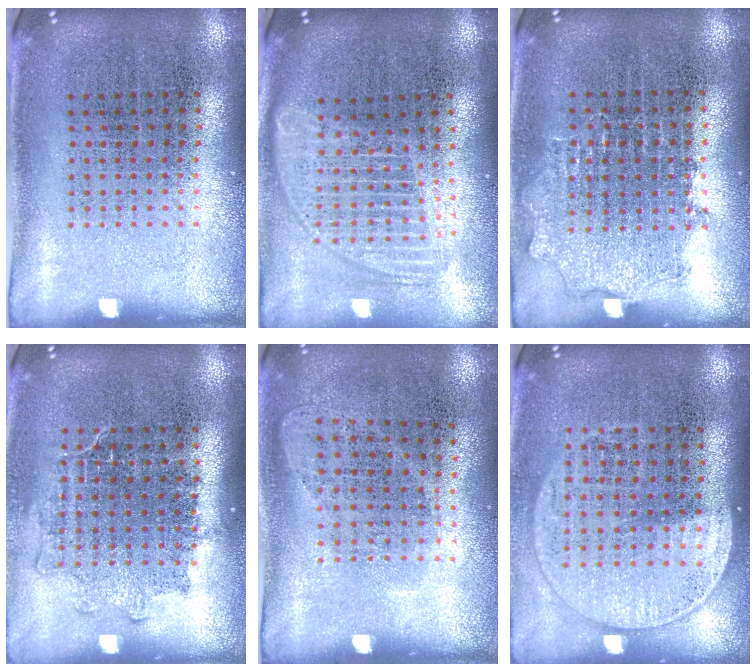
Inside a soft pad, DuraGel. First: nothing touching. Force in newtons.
{"total": 1.8, "press": 1.5, "slide": 1.0}
{"total": 0.9, "press": 0.9, "slide": 0.2}
{"total": 1.2, "press": 1.1, "slide": 0.6}
{"total": 1.0, "press": 0.9, "slide": 0.5}
{"total": 1.5, "press": 1.4, "slide": 0.6}